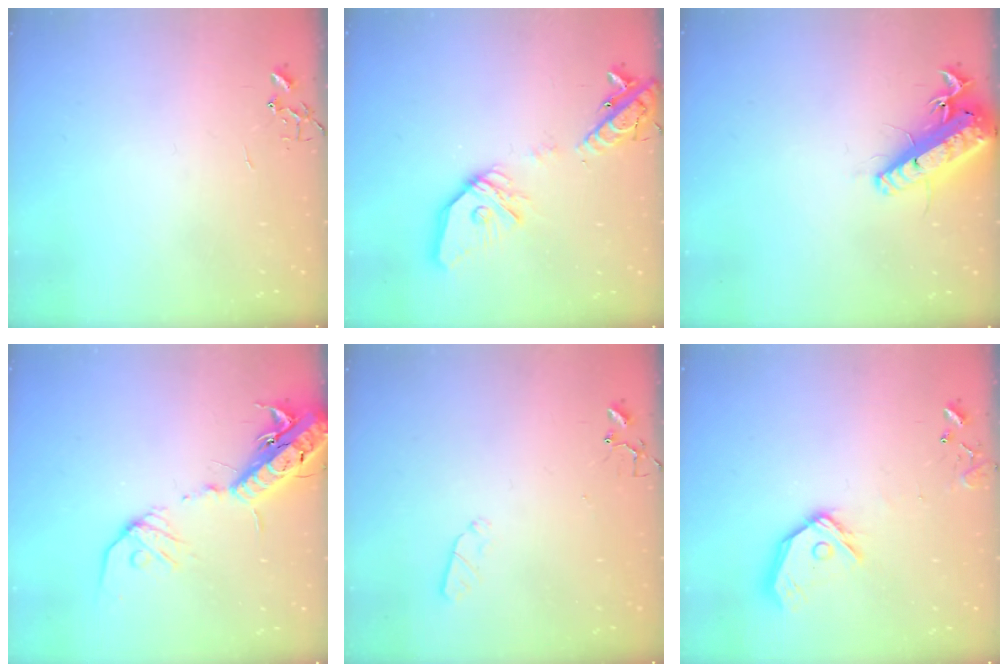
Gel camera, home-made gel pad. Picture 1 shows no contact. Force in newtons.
{"total": 18.6, "press": 18.3, "slide": 3.1}
{"total": 17.1, "press": 16.8, "slide": 3.4}
{"total": 17.9, "press": 17.4, "slide": 4.3}
{"total": 3.6, "press": 3.5, "slide": 0.6}
{"total": 14.2, "press": 14.0, "slide": 2.3}